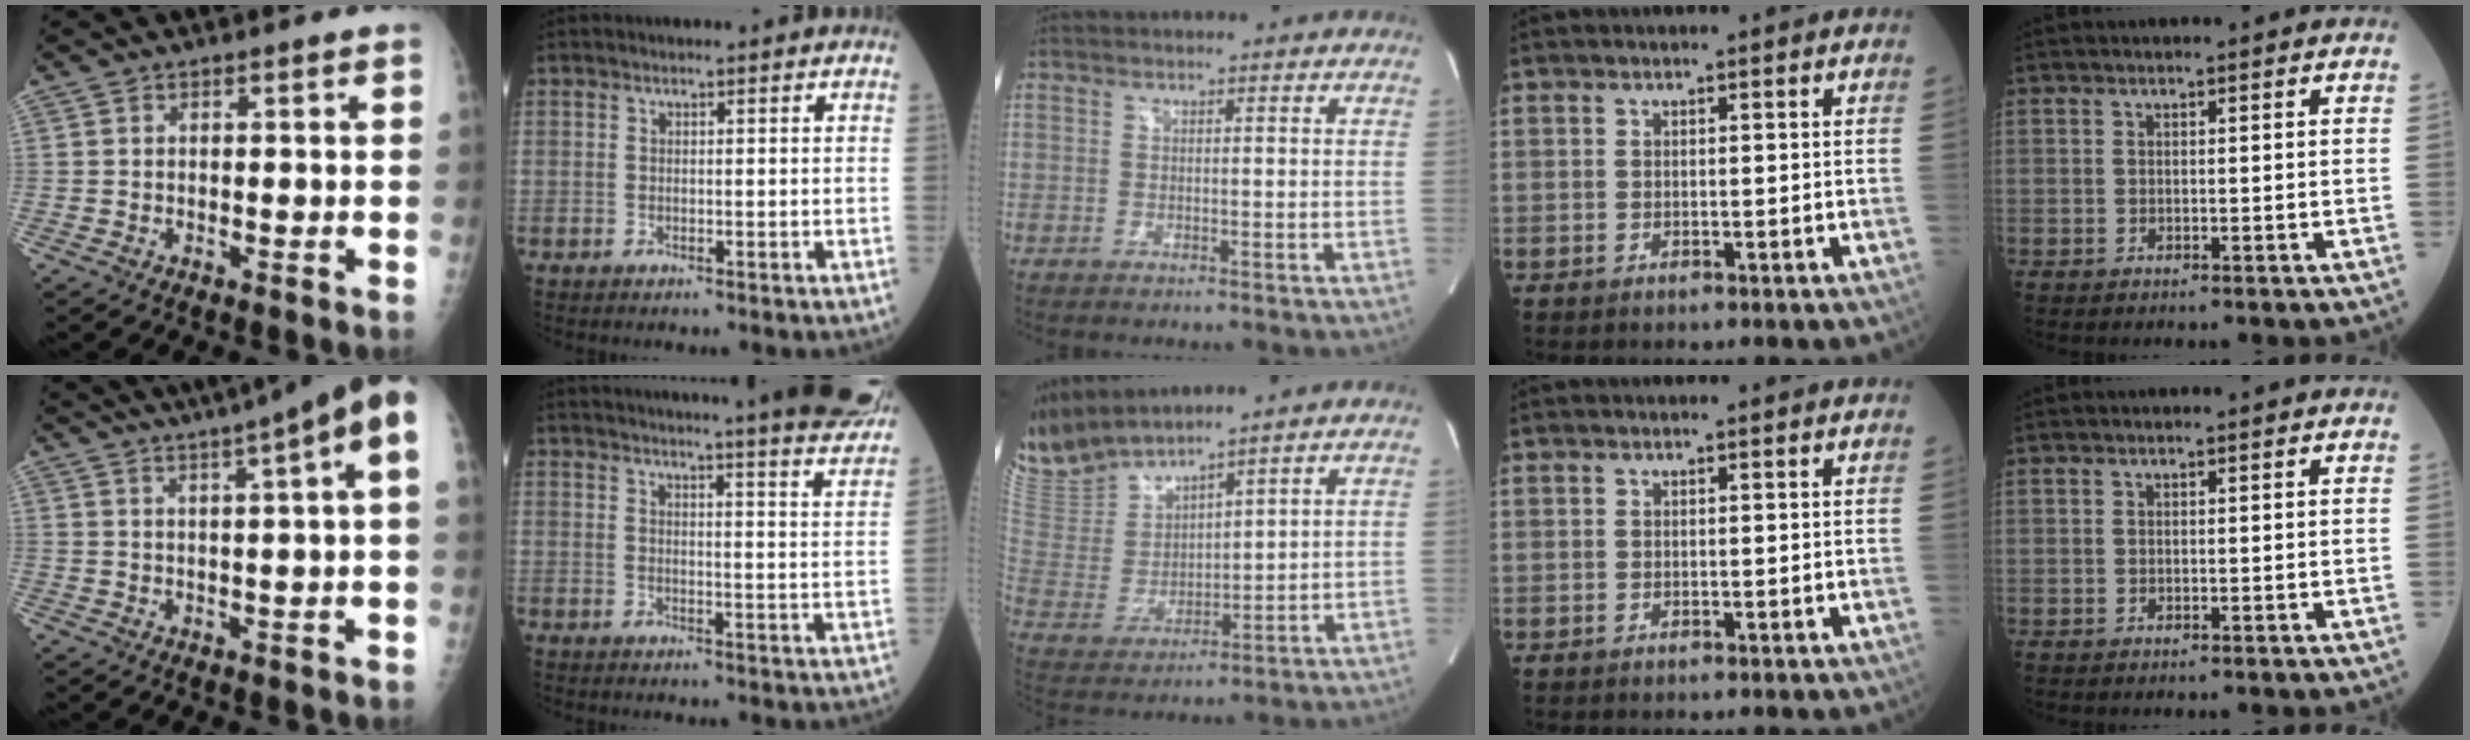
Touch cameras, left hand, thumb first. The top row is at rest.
{"thumb": {"total": 13.2, "force": [7.1, 0.3, 11.2], "torque": [-0.161, 0.026, 0.090]}, "index": {"total": 22.5, "force": [20.7, 0.2, 8.9], "torque": [-0.122, -0.067, 0.237]}, "middle": {"total": 12.2, "force": [11.5, 1.0, 3.8], "torque": [-0.096, 0.000, 0.251]}}